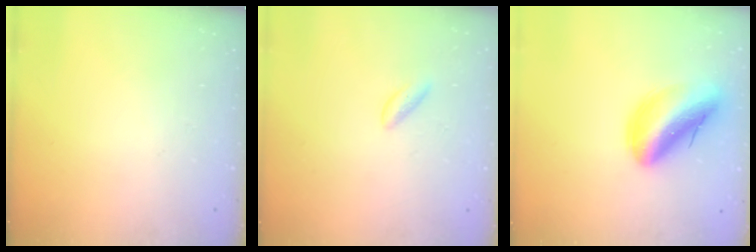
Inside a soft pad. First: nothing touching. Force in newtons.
{"total": 2.4, "press": 2.3, "slide": 0.7}
{"total": 16.2, "press": 15.6, "slide": 4.4}